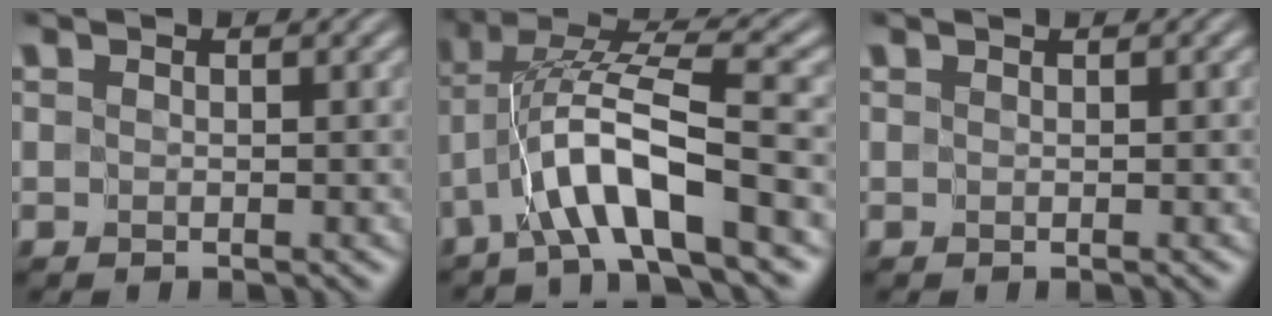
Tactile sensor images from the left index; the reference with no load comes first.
{"total": 7.8, "force": [-3.3, 1.3, 6.9], "torque": [-0.124, 0.022, -0.065]}
{"total": 0.0}